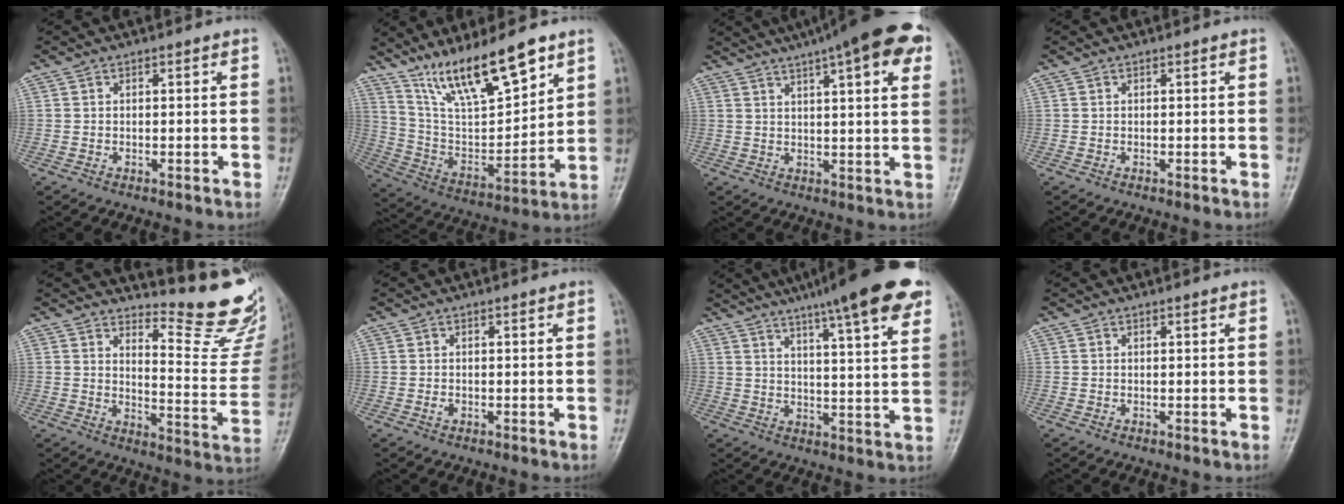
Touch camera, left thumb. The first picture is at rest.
{"total": 17.2, "force": [12.4, 4.1, 11.2], "torque": [-0.177, -0.060, 0.240]}
{"total": 18.5, "force": [10.7, 4.0, 14.5], "torque": [-0.199, 0.004, 0.138]}
{"total": 0.0}
{"total": 15.4, "force": [14.1, 2.5, 5.5], "torque": [-0.042, -0.174, 0.173]}
{"total": 1.0, "force": [0.2, 0.5, 0.9], "torque": [-0.015, 0.006, 0.007]}
{"total": 18.3, "force": [12.1, 2.4, 13.5], "torque": [-0.180, -0.033, 0.160]}
{"total": 0.7, "force": [0.5, 0.0, 0.4], "torque": [-0.010, -0.003, 0.010]}